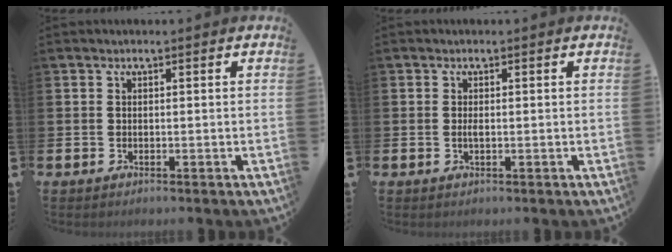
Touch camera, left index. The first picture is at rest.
{"total": 1.2, "force": [-0.3, 0.3, 1.1], "torque": [-0.020, 0.001, -0.006]}